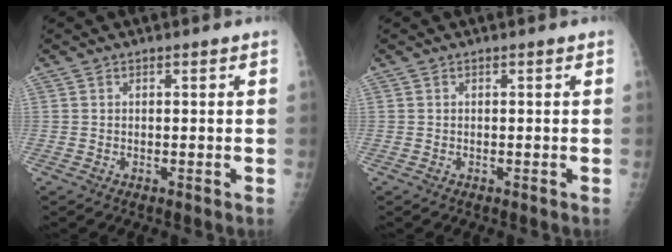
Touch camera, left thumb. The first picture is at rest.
{"total": 0.0}